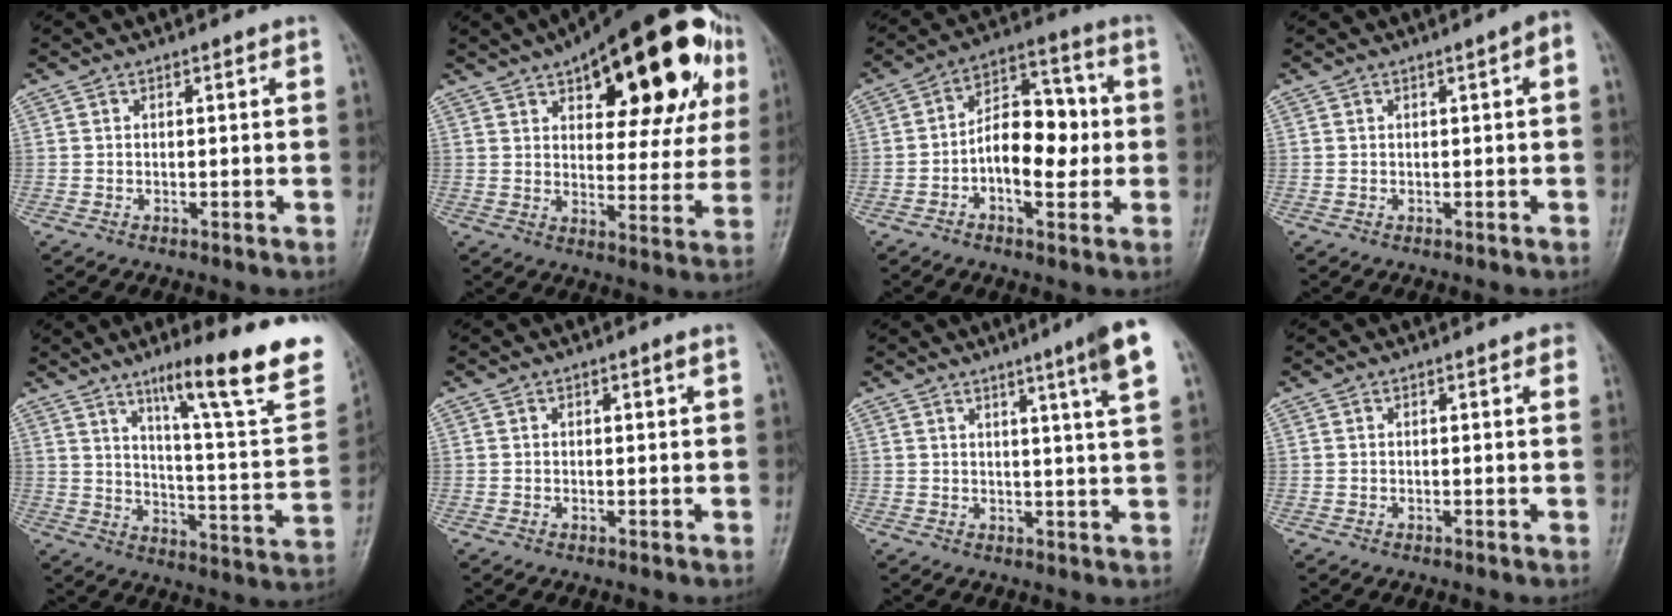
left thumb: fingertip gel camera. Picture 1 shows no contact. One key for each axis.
{"total": 27.8, "fx": 13.0, "fy": 11.9, "fz": 21.6, "tx": -0.264, "ty": 0.002, "tz": 0.181}
{"total": 12.0, "fx": -1.3, "fy": 6.9, "fz": 9.7, "tx": -0.128, "ty": 0.035, "tz": -0.030}
{"total": 2.2, "fx": 0.4, "fy": 0.4, "fz": 2.1, "tx": -0.025, "ty": 0.007, "tz": 0.001}
{"total": 23.5, "fx": 14.7, "fy": 3.5, "fz": 18.0, "tx": -0.229, "ty": -0.065, "tz": 0.219}
{"total": 1.0, "fx": 0.3, "fy": 0.4, "fz": 0.9, "tx": -0.009, "ty": 0.002, "tz": 0.005}
{"total": 8.3, "fx": 4.4, "fy": -0.5, "fz": 7.0, "tx": -0.100, "ty": -0.021, "tz": 0.058}
{"total": 2.2, "fx": 1.3, "fy": 0.7, "fz": 1.6, "tx": -0.009, "ty": 0.004, "tz": 0.011}